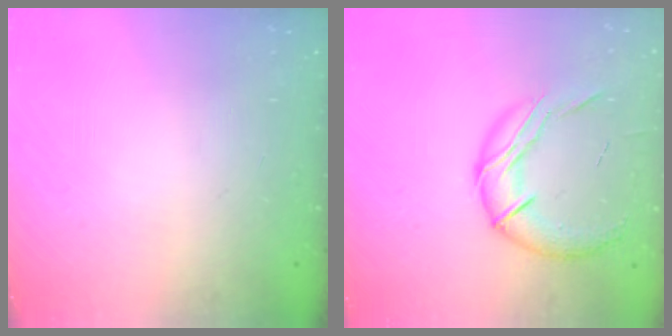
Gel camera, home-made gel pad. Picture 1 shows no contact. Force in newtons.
{"total": 12.1, "press": 12.0, "slide": 1.1}